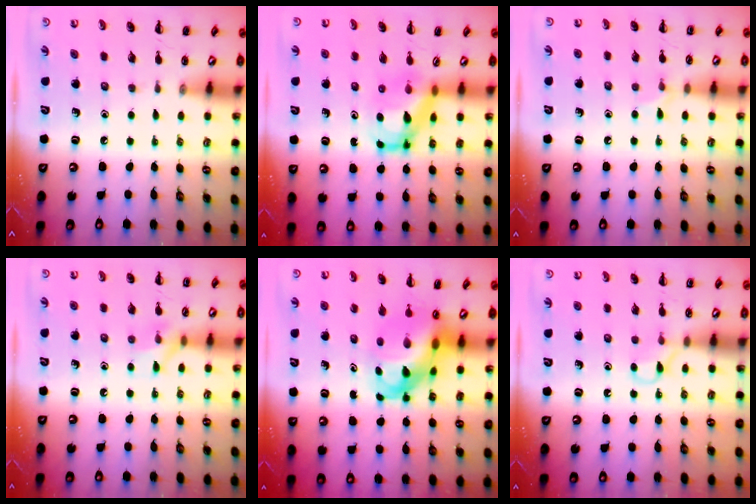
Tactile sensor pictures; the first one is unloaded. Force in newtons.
{"total": 5.8, "press": 5.8, "slide": 0.8}
{"total": 5.4, "press": 5.2, "slide": 1.7}
{"total": 6.6, "press": 6.5, "slide": 0.9}
{"total": 9.5, "press": 9.2, "slide": 2.6}
{"total": 3.1, "press": 2.9, "slide": 1.0}